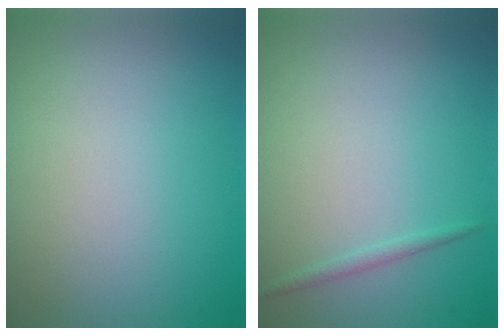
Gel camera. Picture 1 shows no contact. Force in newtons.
{"total": 0.8, "press": 0.8, "slide": 0.1}